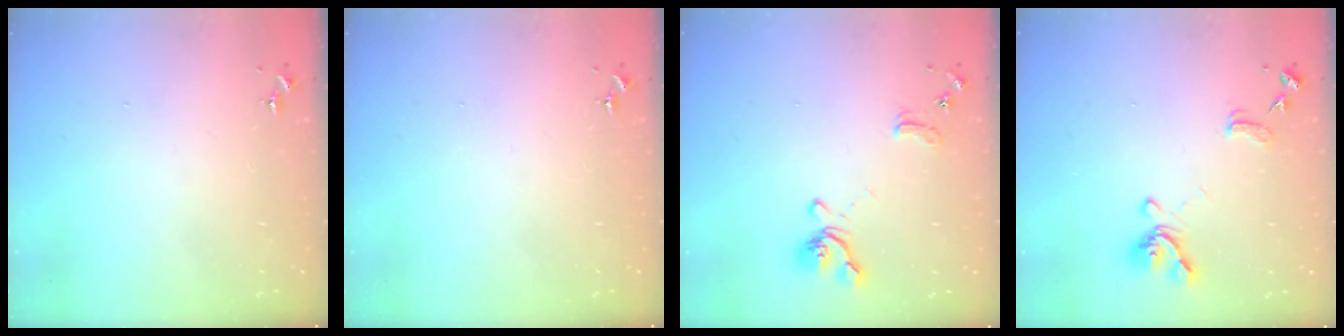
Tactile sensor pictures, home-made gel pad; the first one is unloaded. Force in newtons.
{"total": 0.0}
{"total": 12.7, "press": 12.6, "slide": 1.4}
{"total": 12.6, "press": 12.5, "slide": 1.2}